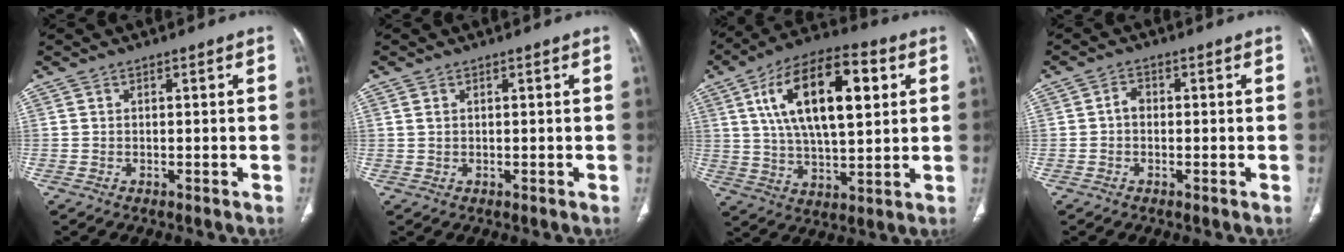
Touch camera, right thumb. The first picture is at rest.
{"total": 0.8, "force": [0.4, 0.5, 0.6], "torque": [-0.013, 0.004, 0.011]}
{"total": 20.7, "force": [6.2, 9.2, 17.5], "torque": [-0.282, 0.003, 0.099]}
{"total": 1.9, "force": [-0.3, 1.4, 1.2], "torque": [-0.014, 0.007, -0.011]}